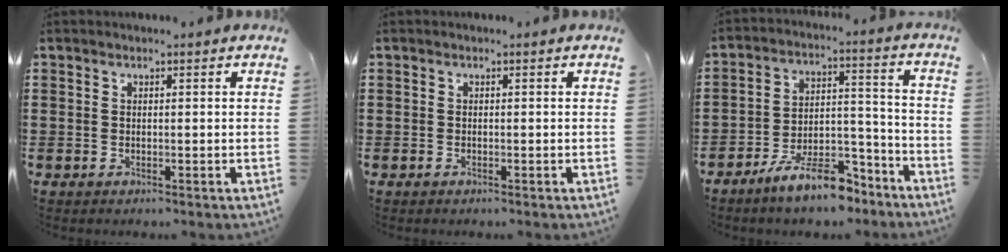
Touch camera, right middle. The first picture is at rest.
{"total": 0.0}
{"total": 10.3, "force": [-8.4, 2.5, 5.4], "torque": [-0.090, 0.030, -0.155]}